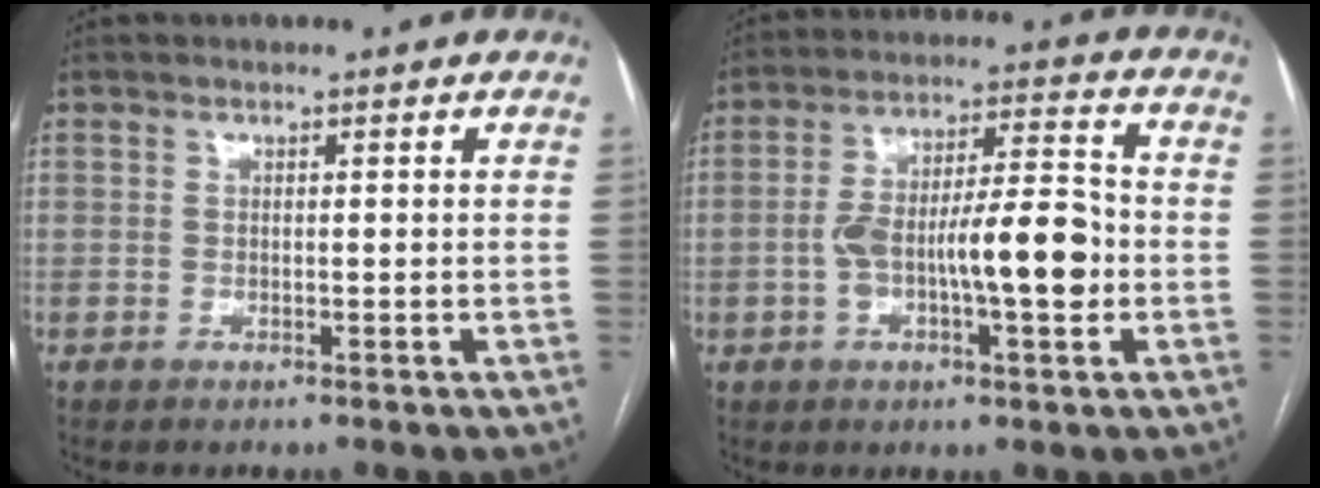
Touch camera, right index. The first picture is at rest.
{"total": 12.5, "force": [-2.3, 2.7, 12.0], "torque": [-0.207, 0.020, -0.037]}